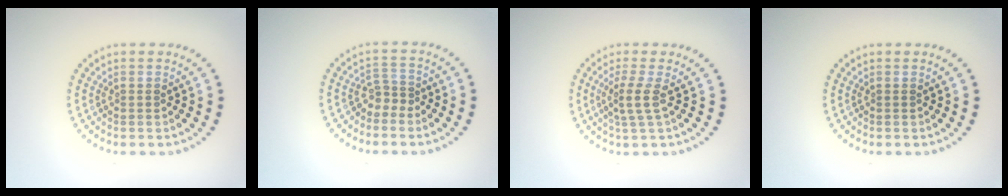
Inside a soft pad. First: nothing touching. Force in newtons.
{"total": 1.6, "press": 1.0, "slide": 1.2}
{"total": 2.1, "press": 1.6, "slide": 1.4}
{"total": 0.0}